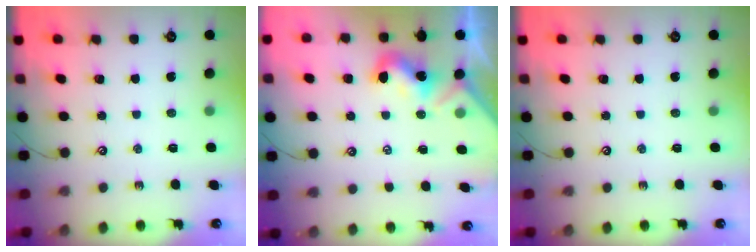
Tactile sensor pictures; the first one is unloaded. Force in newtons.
{"total": 1.4, "press": 1.3, "slide": 0.2}
{"total": 0.0}